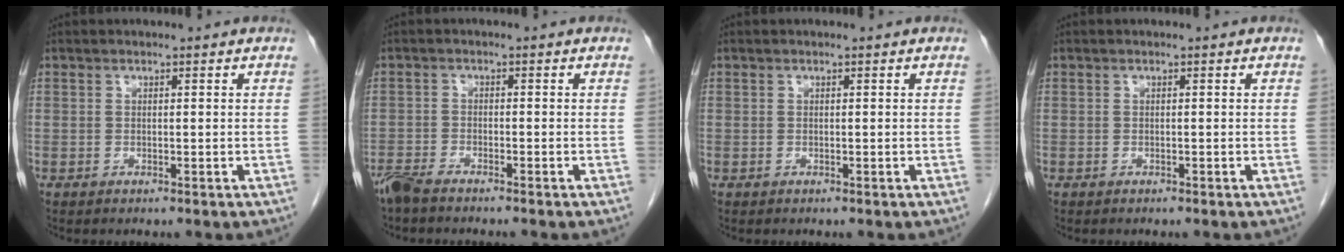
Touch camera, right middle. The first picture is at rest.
{"total": 3.6, "force": [-3.3, 0.2, 1.6], "torque": [-0.027, -0.009, -0.060]}
{"total": 0.0}
{"total": 0.0}